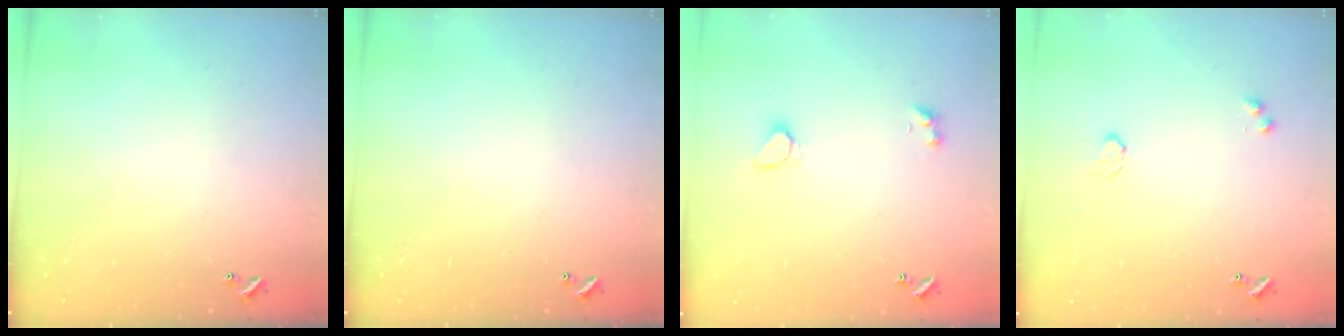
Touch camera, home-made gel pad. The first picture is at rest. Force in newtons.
{"total": 0.0}
{"total": 2.1, "press": 2.0, "slide": 0.6}
{"total": 2.9, "press": 2.9, "slide": 0.5}